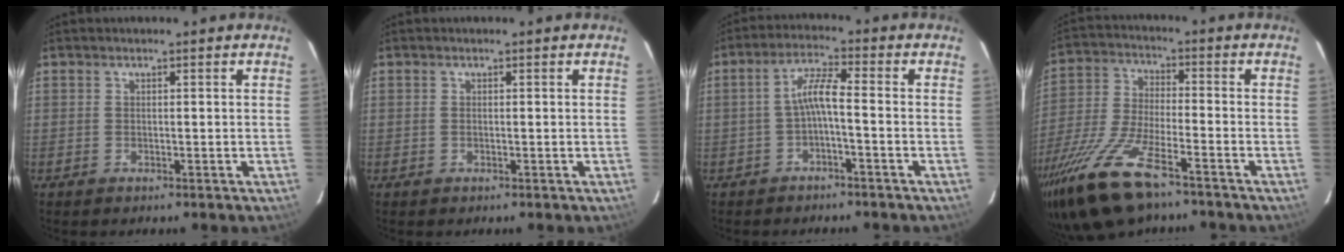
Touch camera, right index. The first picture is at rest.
{"total": 0.0}
{"total": 4.5, "force": [-1.6, 0.3, 4.2], "torque": [-0.093, 0.013, -0.030]}
{"total": 18.7, "force": [-13.0, 5.7, 12.2], "torque": [-0.268, -0.046, -0.248]}